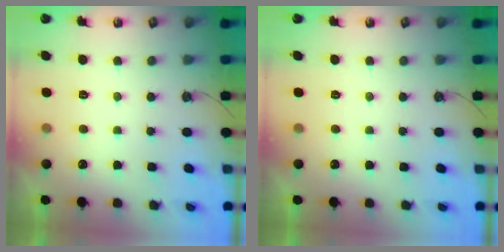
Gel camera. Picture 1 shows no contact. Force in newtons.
{"total": 0.0}